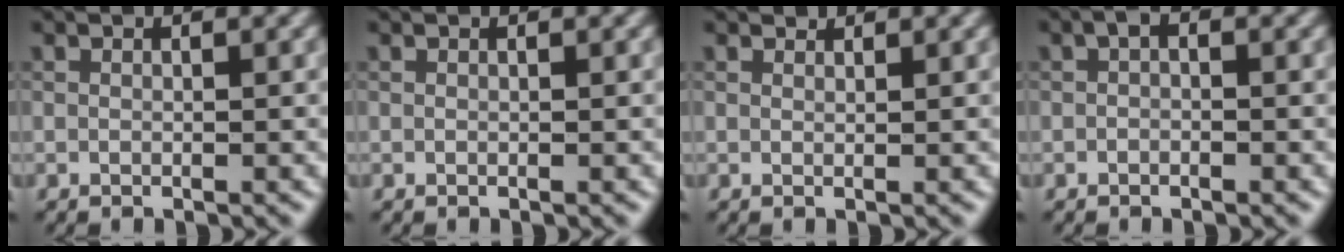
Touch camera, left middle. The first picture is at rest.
{"total": 0.0}
{"total": 0.9, "force": [0.9, 0.2, 0.1], "torque": [-0.005, -0.003, 0.011]}
{"total": 0.7, "force": [-0.2, 0.4, 0.6], "torque": [-0.011, 0.002, -0.005]}